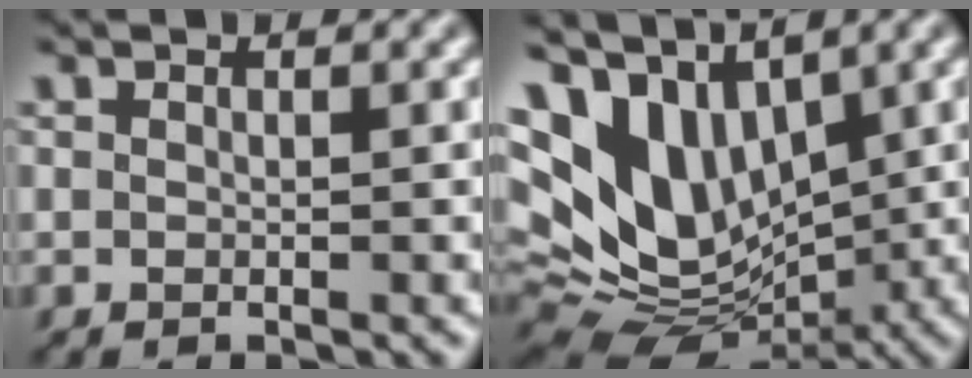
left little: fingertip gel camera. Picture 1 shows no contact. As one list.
[{"total": 13.4, "force": [3.6, 8.6, 9.6], "torque": [-0.197, 0.002, 0.075]}]